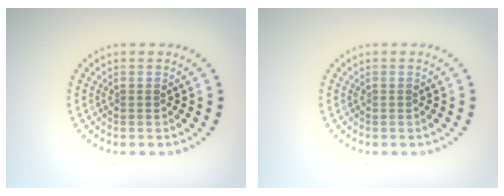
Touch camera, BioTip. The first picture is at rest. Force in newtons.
{"total": 0.0}